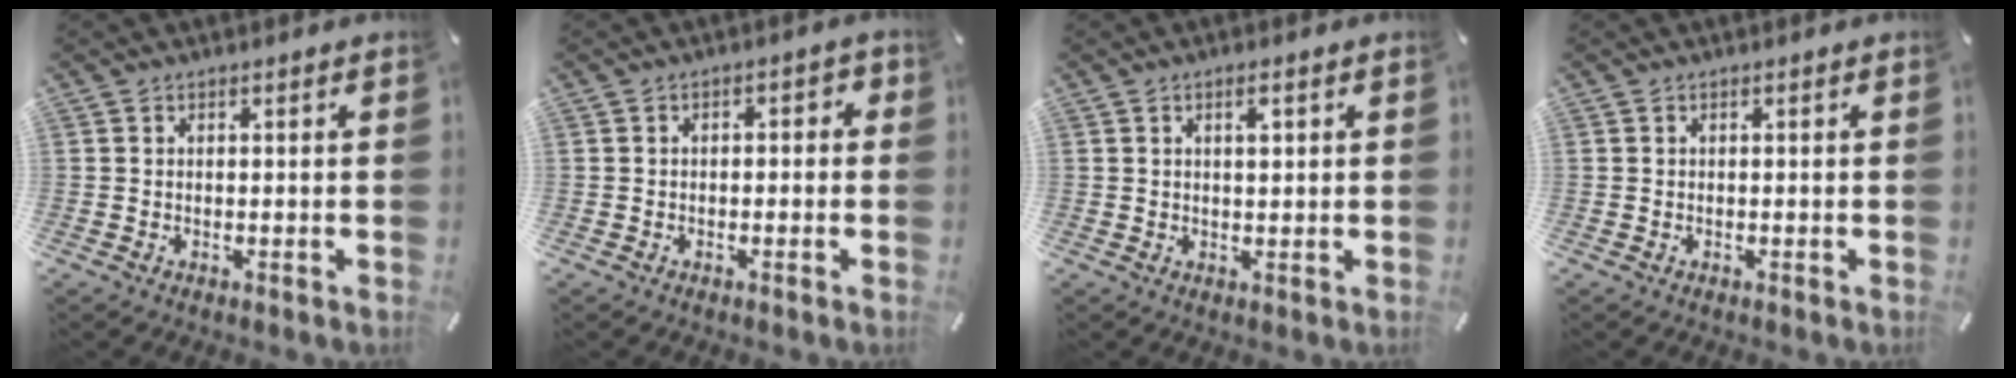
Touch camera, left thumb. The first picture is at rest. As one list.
[{"total": 2.0, "force": [-1.4, 1.1, 1.0], "torque": [-0.018, 0.012, -0.029]}, {"total": 2.6, "force": [0.9, 0.9, 2.2], "torque": [-0.039, 0.003, 0.012]}, {"total": 0.0}]